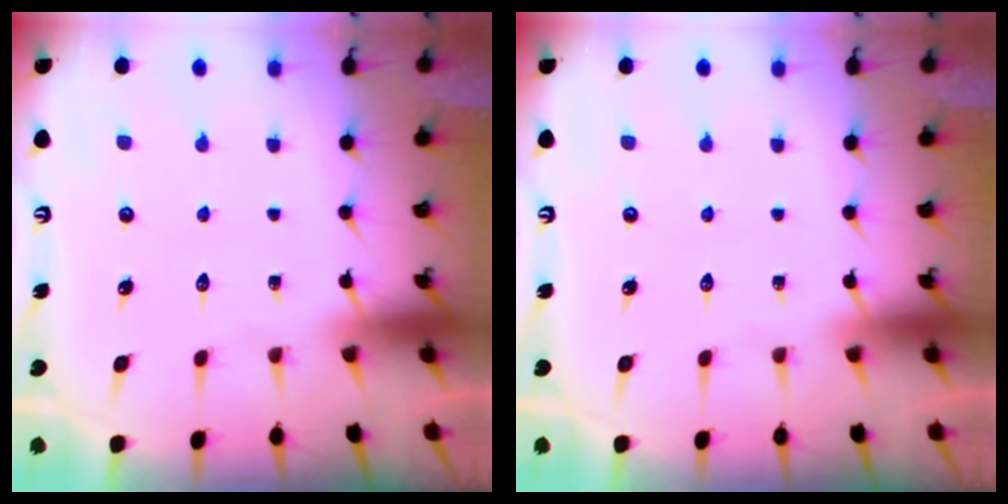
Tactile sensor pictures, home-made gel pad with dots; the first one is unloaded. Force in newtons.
{"total": 0.0}